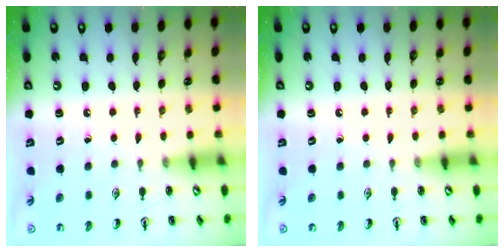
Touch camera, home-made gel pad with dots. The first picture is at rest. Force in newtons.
{"total": 0.0}